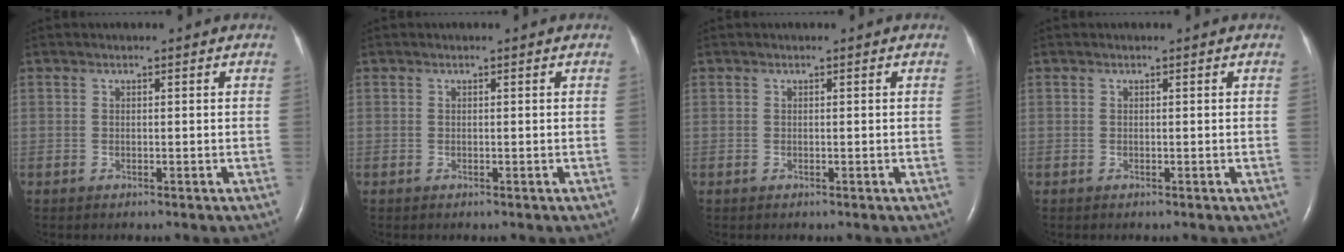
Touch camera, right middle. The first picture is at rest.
{"total": 0.0}
{"total": 0.0}
{"total": 0.0}